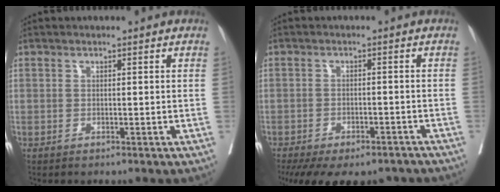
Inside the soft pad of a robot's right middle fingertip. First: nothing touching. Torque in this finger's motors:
{"motor_torque": [1.12, -1.02, 0.19, 0.05]}